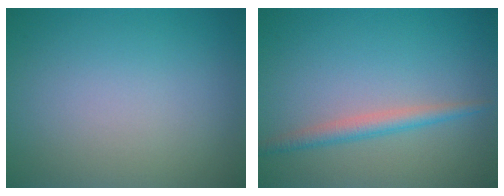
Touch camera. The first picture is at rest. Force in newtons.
{"total": 2.1, "press": 2.1, "slide": 0.0}